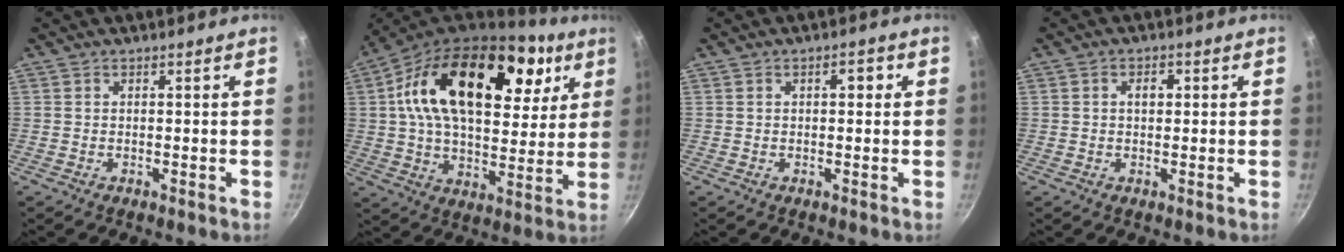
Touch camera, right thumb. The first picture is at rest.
{"total": 27.8, "force": [11.0, 15.9, 19.9], "torque": [-0.309, -0.009, 0.164]}
{"total": 2.6, "force": [0.7, 1.3, 2.1], "torque": [-0.023, 0.007, 0.007]}
{"total": 3.0, "force": [0.6, 2.0, 2.2], "torque": [-0.018, 0.006, 0.007]}